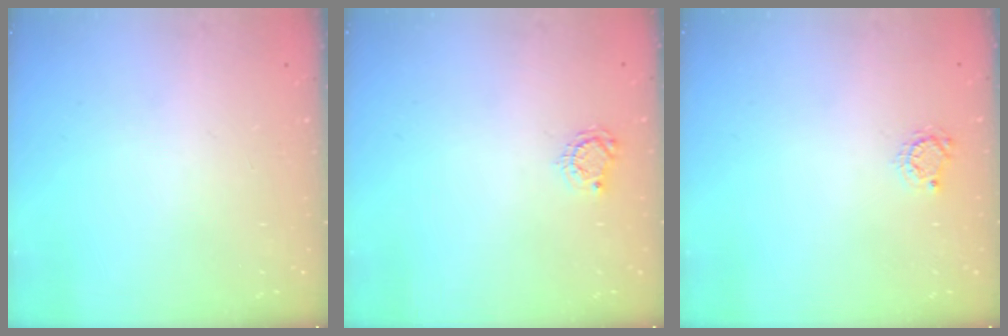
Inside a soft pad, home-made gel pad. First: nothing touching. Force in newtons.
{"total": 4.4, "press": 4.3, "slide": 0.4}
{"total": 3.6, "press": 3.5, "slide": 0.4}